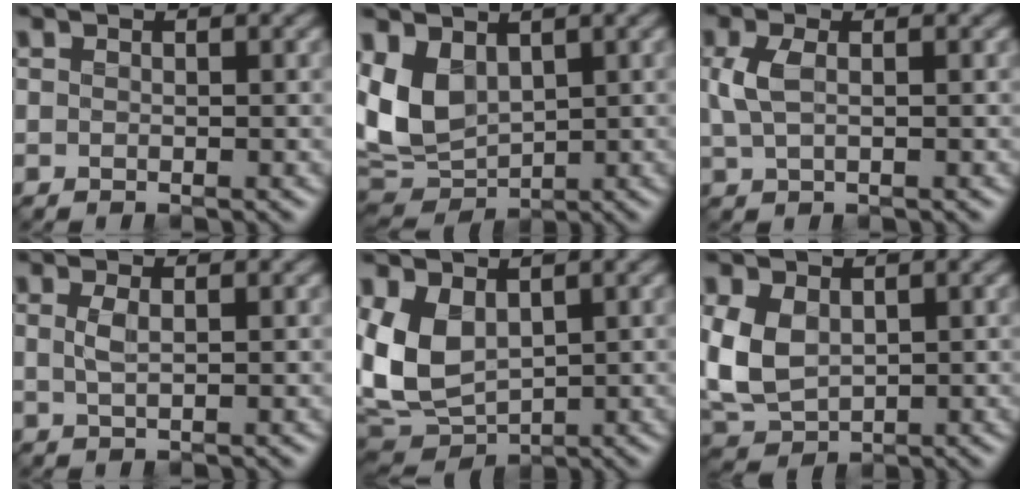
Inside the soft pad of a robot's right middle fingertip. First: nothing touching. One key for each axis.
{"total": 6.8, "fx": 1.5, "fy": 4.5, "fz": 4.9, "tx": -0.115, "ty": -0.006, "tz": 0.025}
{"total": 2.3, "fx": 0.2, "fy": 1.1, "fz": 2.0, "tx": -0.052, "ty": -0.001, "tz": 0.005}
{"total": 1.3, "fx": 0.1, "fy": 0.4, "fz": 1.2, "tx": -0.031, "ty": -0.003, "tz": 0.004}
{"total": 6.6, "fx": 1.0, "fy": 4.4, "fz": 4.9, "tx": -0.114, "ty": -0.011, "tz": 0.015}
{"total": 5.0, "fx": 0.5, "fy": 3.4, "fz": 3.6, "tx": -0.091, "ty": -0.003, "tz": 0.010}